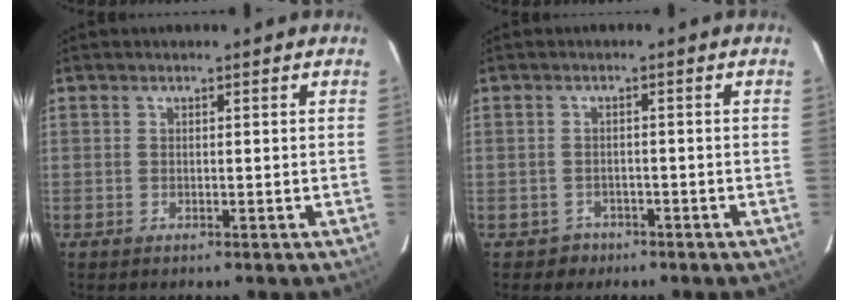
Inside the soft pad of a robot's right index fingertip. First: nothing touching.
{"total": 2.9, "force": [-1.7, 2.3, -0.1], "torque": [-0.006, 0.006, -0.024]}